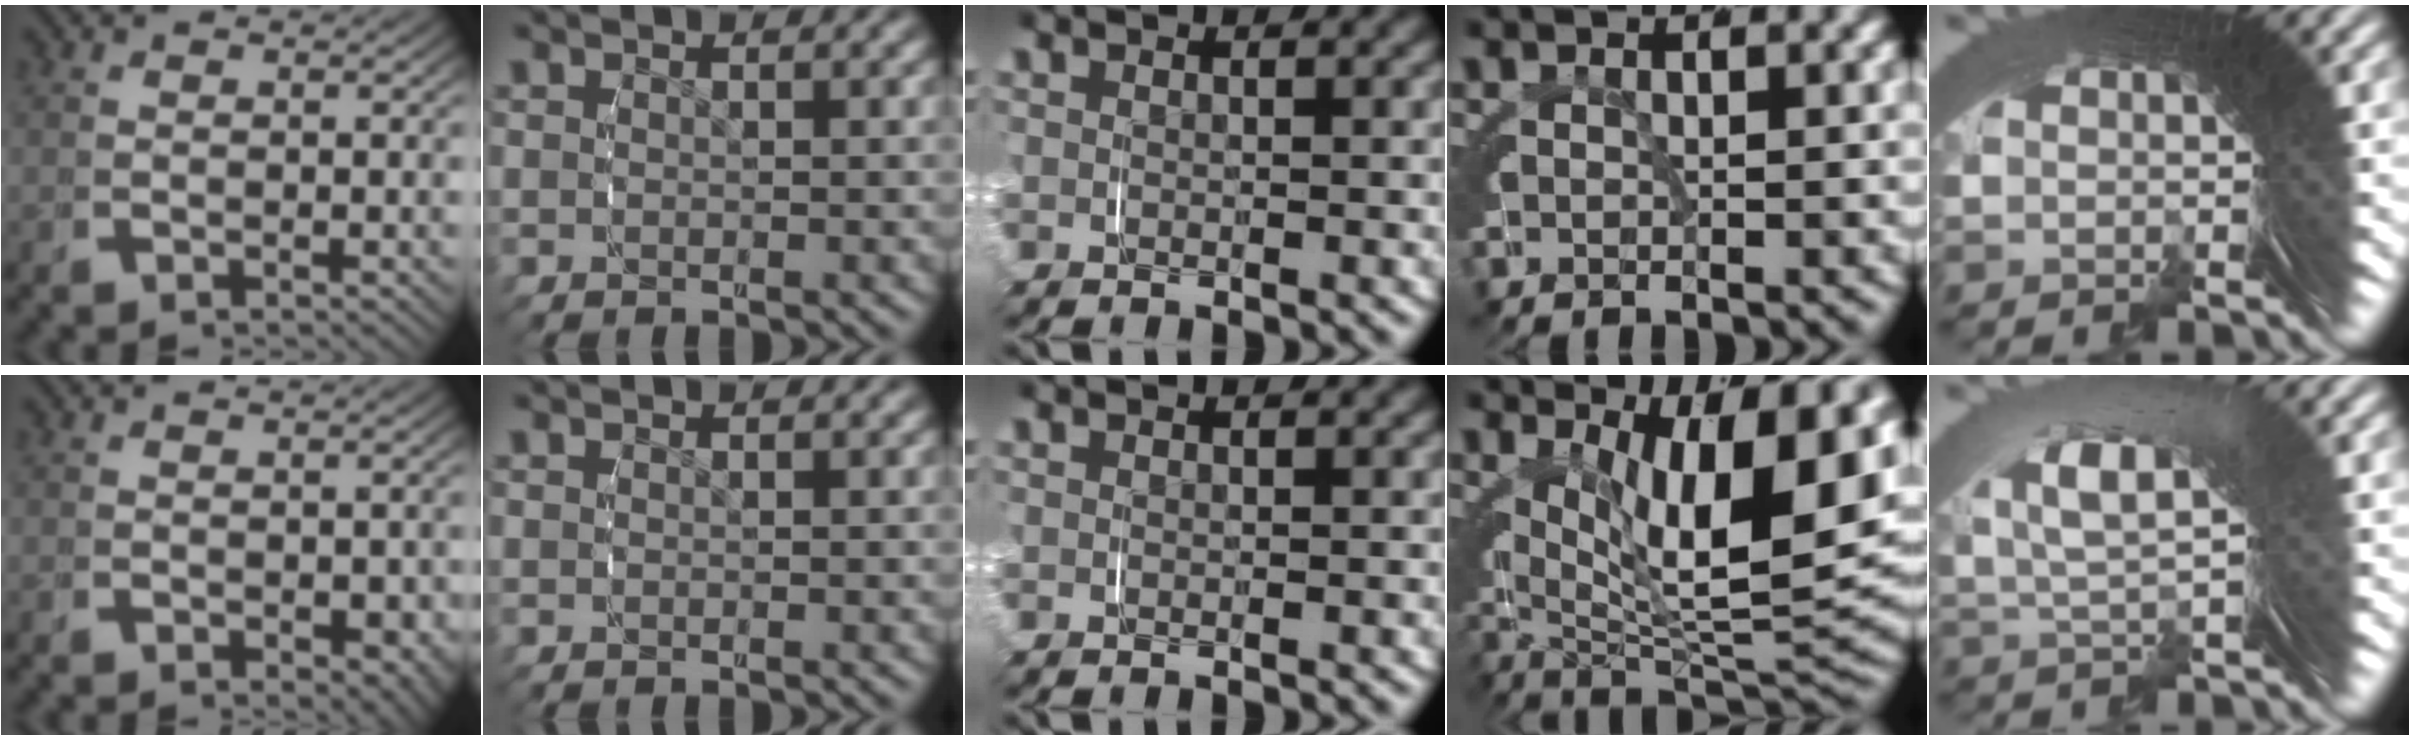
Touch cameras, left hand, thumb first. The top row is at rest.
{"thumb": {"total": 2.1, "force": [0.0, 1.3, 1.6], "torque": [-0.020, -0.017, 0.007]}, "ring": {"total": 14.0, "force": [2.2, 6.3, 12.3], "torque": [-0.169, -0.009, 0.046]}, "little": {"total": 3.4, "force": [1.2, 0.5, 3.2], "torque": [-0.053, 0.016, 0.016]}}